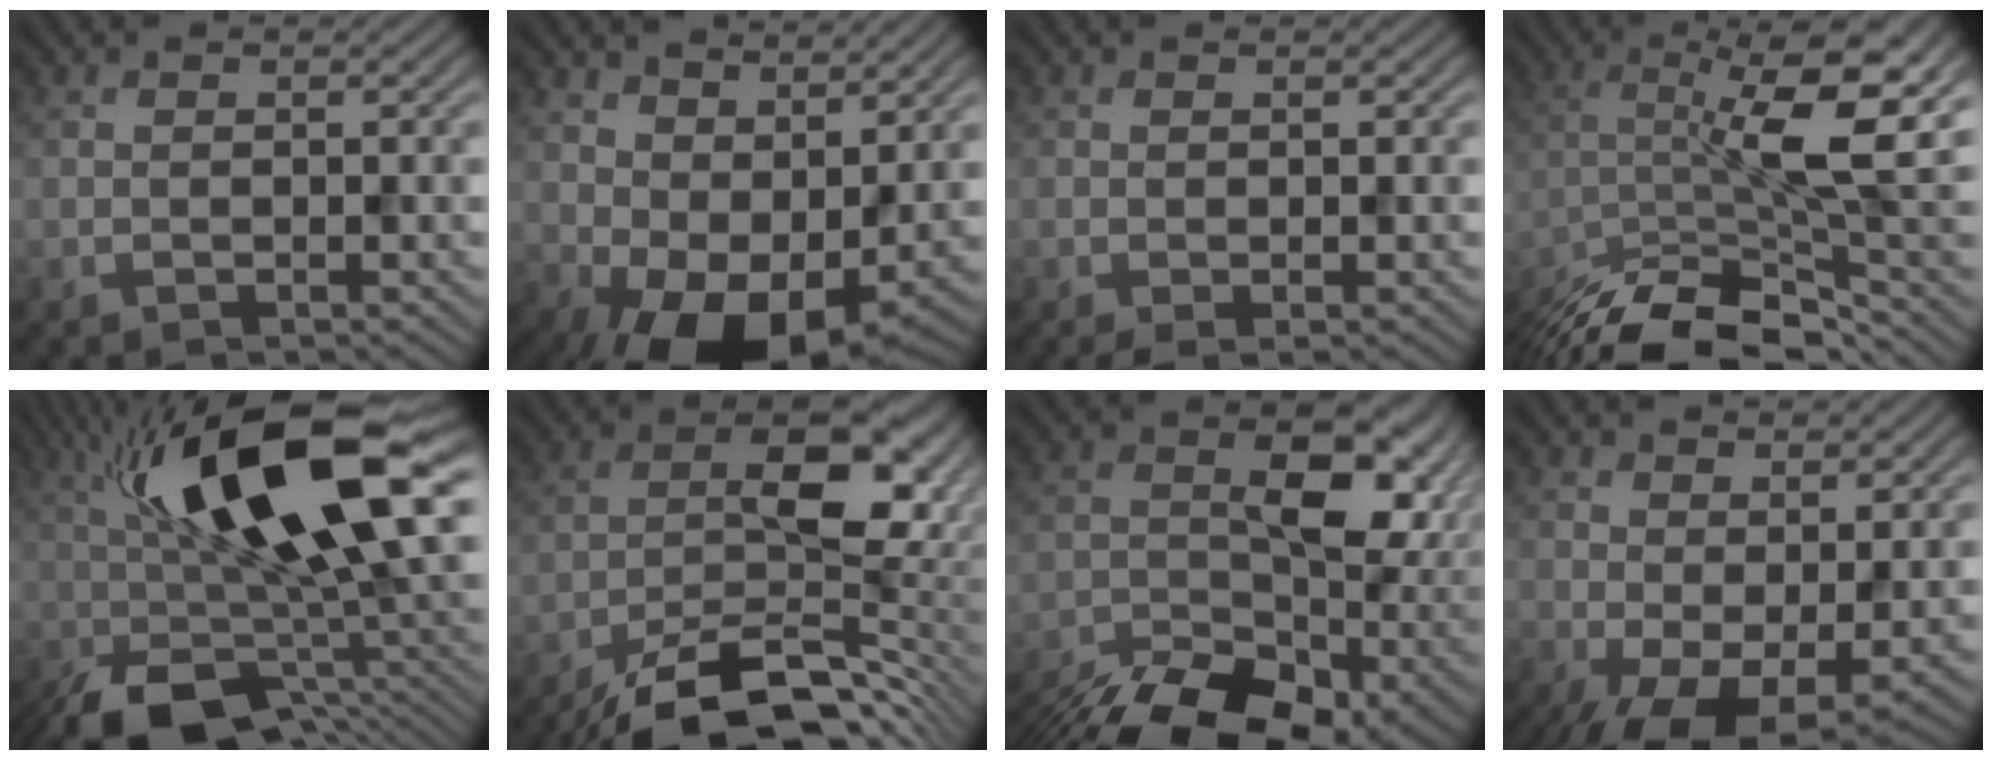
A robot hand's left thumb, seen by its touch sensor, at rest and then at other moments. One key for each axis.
{"total": 10.4, "fx": 0.9, "fy": 6.6, "fz": 8.0, "tx": -0.137, "ty": -0.028, "tz": 0.029}
{"total": 1.0, "fx": -0.3, "fy": 0.3, "fz": 0.9, "tx": -0.019, "ty": -0.006, "tz": -0.006}
{"total": 12.5, "fx": -6.3, "fy": 3.0, "fz": 10.4, "tx": -0.174, "ty": -0.007, "tz": -0.114}
{"total": 18.3, "fx": 0.1, "fy": 7.6, "fz": 16.7, "tx": -0.283, "ty": 0.002, "tz": -0.002}
{"total": 14.8, "fx": -8.0, "fy": 5.9, "fz": 11.0, "tx": -0.172, "ty": -0.012, "tz": -0.142}
{"total": 15.4, "fx": -6.7, "fy": 8.4, "fz": 11.0, "tx": -0.168, "ty": -0.036, "tz": -0.089}
{"total": 8.0, "fx": -1.0, "fy": 3.9, "fz": 6.9, "tx": -0.135, "ty": -0.014, "tz": -0.011}